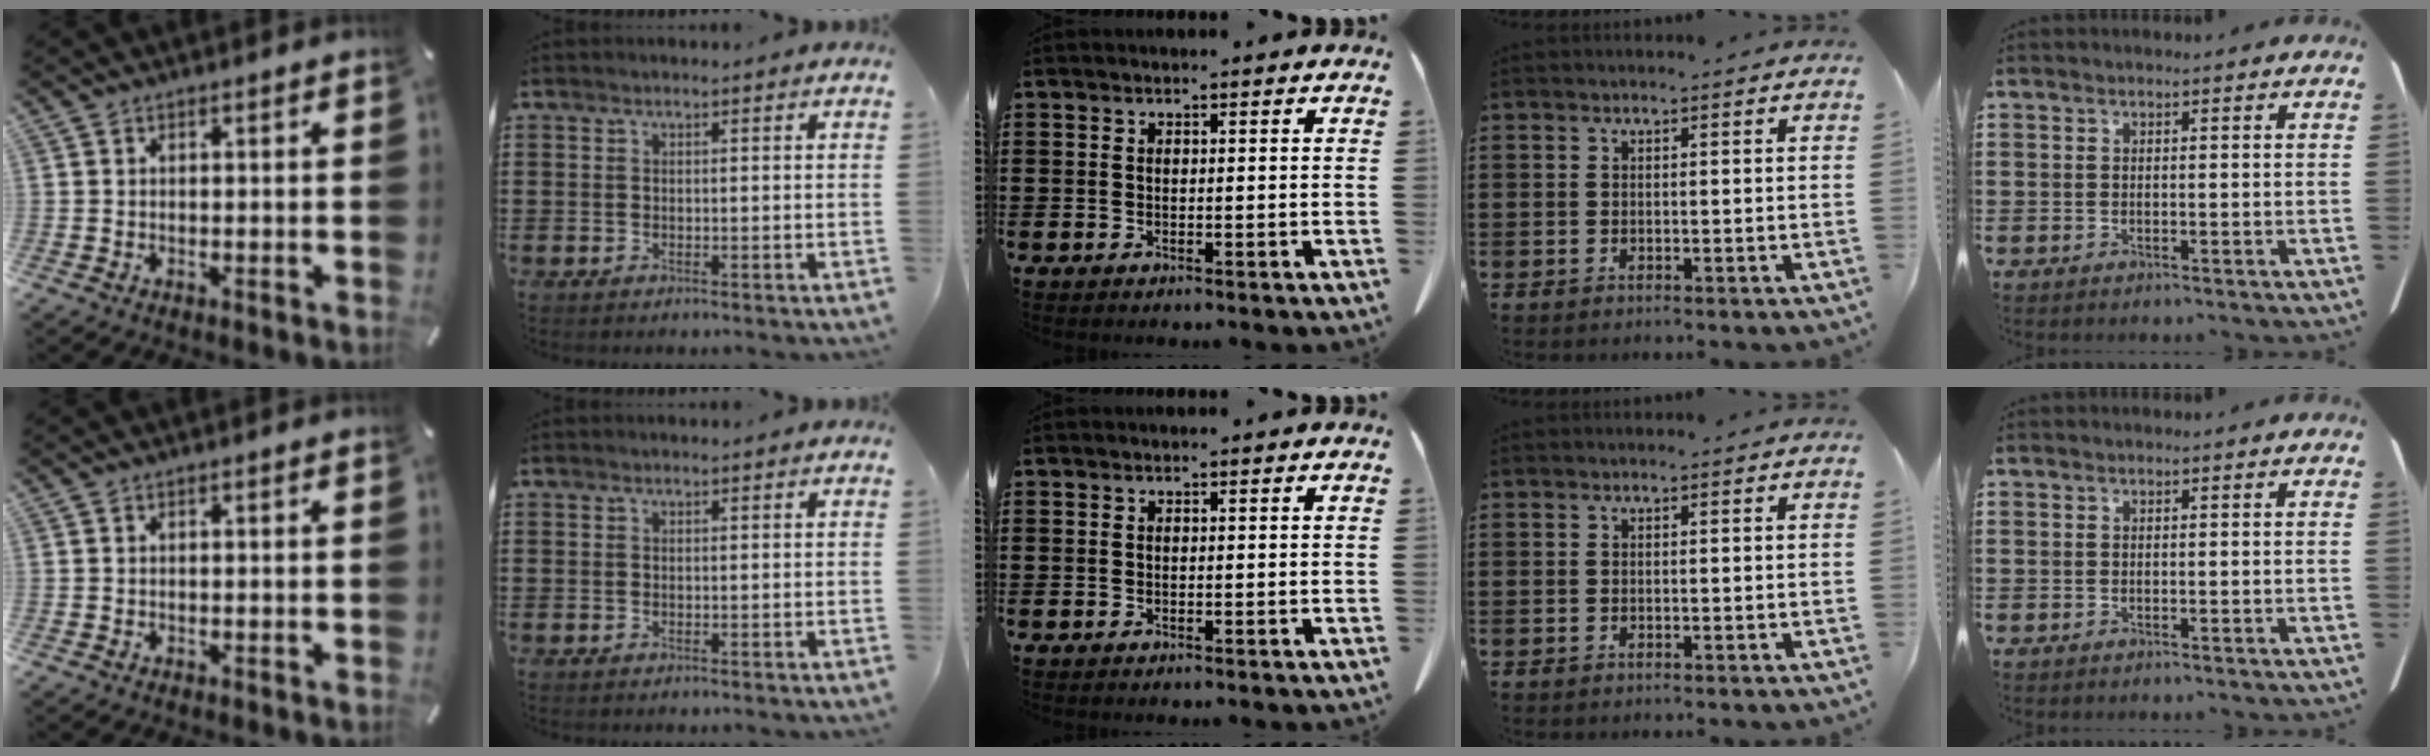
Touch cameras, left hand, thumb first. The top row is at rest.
{}